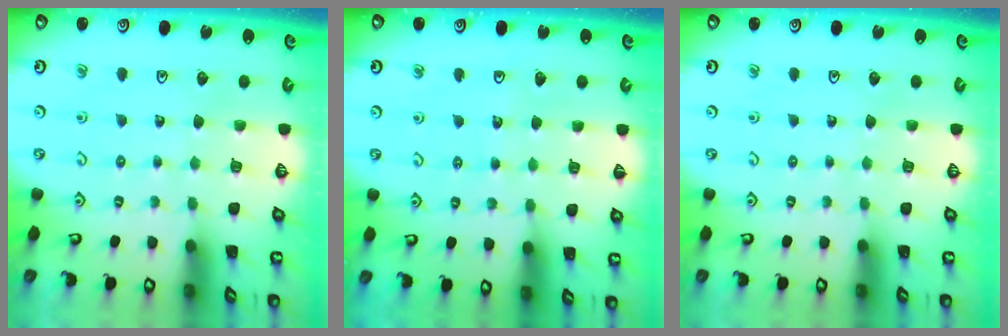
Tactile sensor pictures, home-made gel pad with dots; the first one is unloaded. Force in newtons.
{"total": 3.0, "press": 3.0, "slide": 0.3}
{"total": 0.0}